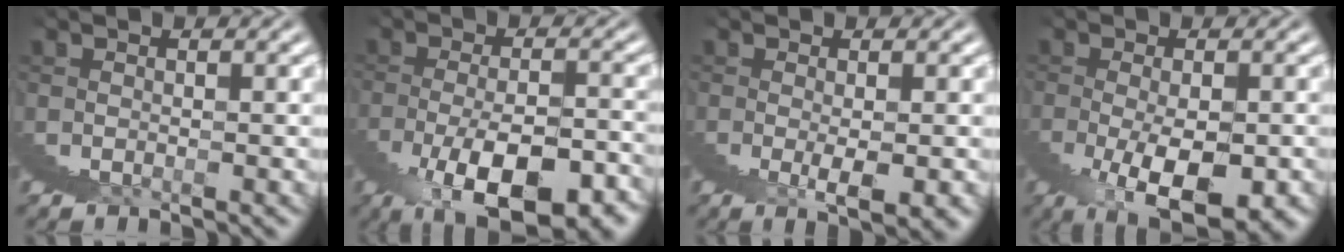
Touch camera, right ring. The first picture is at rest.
{"total": 7.0, "force": [-2.5, 2.3, 6.1], "torque": [-0.098, -0.009, -0.028]}
{"total": 2.5, "force": [1.1, -1.5, 1.6], "torque": [-0.013, 0.017, 0.017]}
{"total": 5.4, "force": [-1.1, 1.0, 5.2], "torque": [-0.077, -0.001, -0.011]}